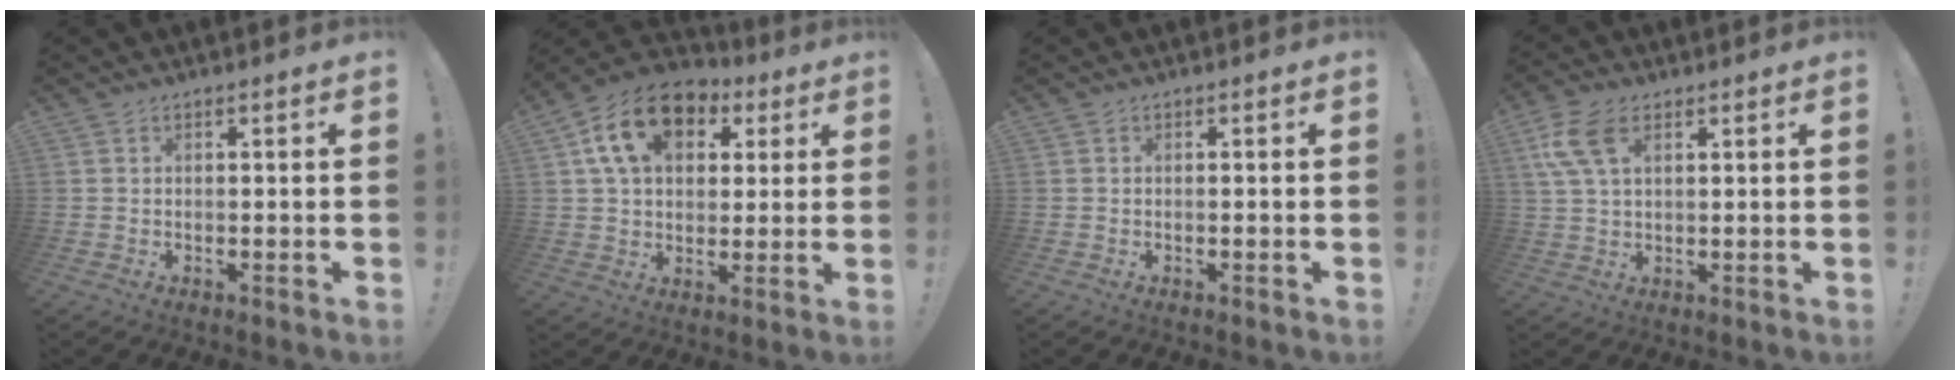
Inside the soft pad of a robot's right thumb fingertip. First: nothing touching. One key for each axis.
{"total": 15.6, "fx": 6.5, "fy": 10.7, "fz": 9.4, "tx": -0.156, "ty": -0.012, "tz": 0.124}
{"total": 0.0}
{"total": 10.0, "fx": 4.2, "fy": 5.5, "fz": 7.2, "tx": -0.145, "ty": 0.000, "tz": 0.082}